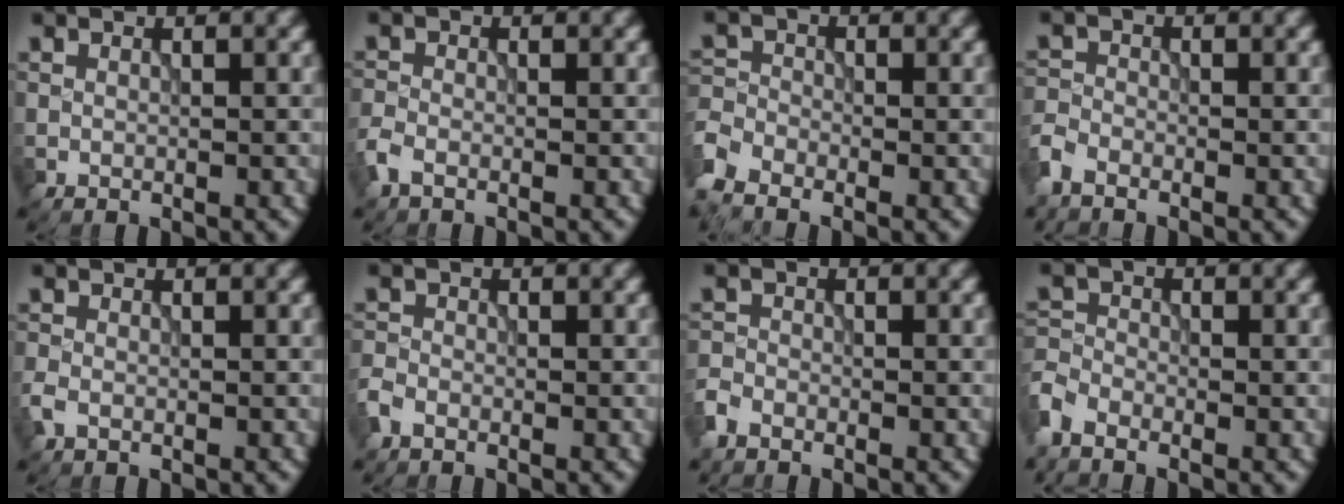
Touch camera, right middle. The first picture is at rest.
{"total": 1.7, "force": [-1.1, 0.9, 0.9], "torque": [-0.026, -0.001, -0.034]}
{"total": 4.0, "force": [-3.1, 1.9, 1.7], "torque": [-0.040, -0.015, -0.060]}
{"total": 2.3, "force": [-1.9, 1.1, 0.9], "torque": [-0.021, -0.004, -0.053]}
{"total": 1.3, "force": [-0.8, 0.7, 0.7], "torque": [-0.019, 0.000, -0.020]}
{"total": 1.6, "force": [-1.2, 0.9, 0.6], "torque": [-0.013, 0.000, -0.033]}
{"total": 2.0, "force": [-1.5, 1.1, 0.6], "torque": [-0.014, -0.002, -0.042]}
{"total": 3.0, "force": [-2.4, 1.4, 1.3], "torque": [-0.029, -0.006, -0.065]}